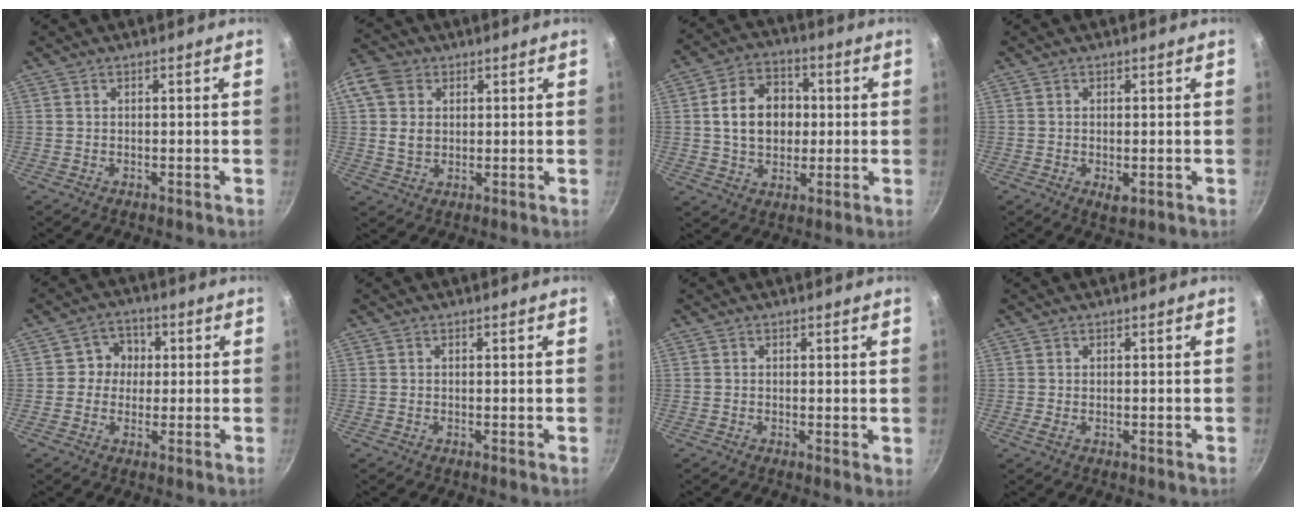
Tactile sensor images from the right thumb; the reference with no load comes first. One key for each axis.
{"total": 9.0, "fx": 1.9, "fy": 7.2, "fz": 5.0, "tx": -0.085, "ty": 0.001, "tz": 0.028}
{"total": 12.3, "fx": 0.9, "fy": 9.4, "fz": 7.9, "tx": -0.104, "ty": 0.017, "tz": 0.010}
{"total": 2.5, "fx": -0.6, "fy": 1.3, "fz": 2.1, "tx": -0.035, "ty": -0.008, "tz": -0.007}
{"total": 5.3, "fx": 0.5, "fy": 5.1, "fz": 1.6, "tx": 0.015, "ty": 0.009, "tz": -0.004}
{"total": 0.0}
{"total": 0.9, "fx": 0.3, "fy": 0.5, "fz": 0.7, "tx": -0.010, "ty": -0.002, "tz": 0.003}
{"total": 0.7, "fx": 0.0, "fy": 0.2, "fz": 0.6, "tx": -0.013, "ty": -0.001, "tz": -0.001}